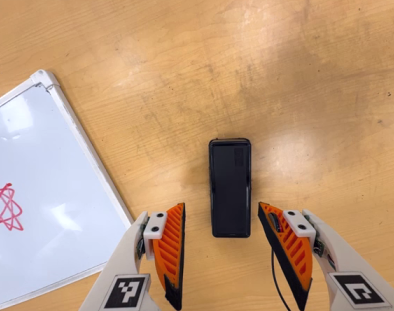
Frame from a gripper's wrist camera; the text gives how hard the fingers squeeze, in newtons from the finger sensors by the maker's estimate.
{"total": 0.0}